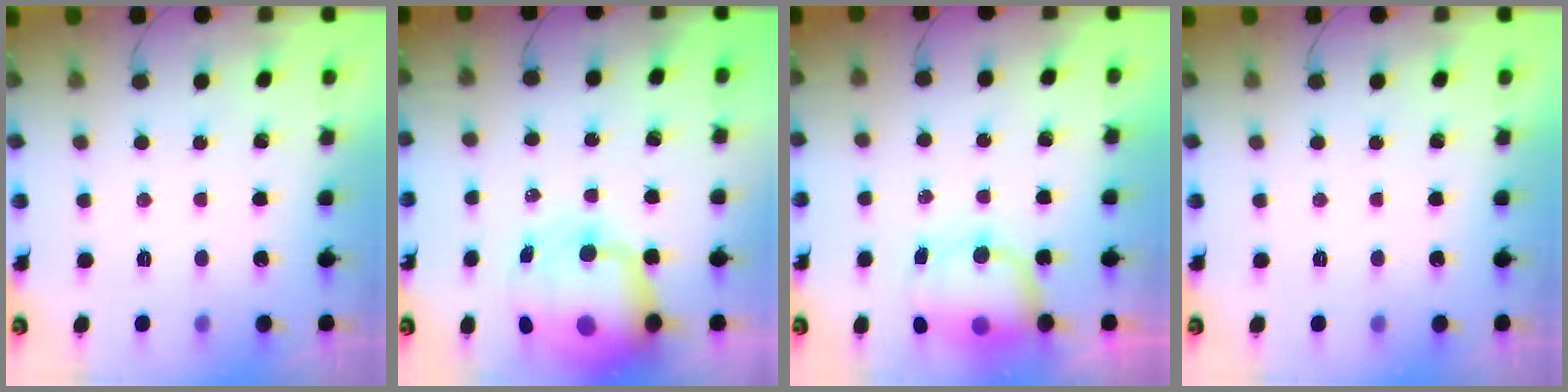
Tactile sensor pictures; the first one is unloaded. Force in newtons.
{"total": 15.4, "press": 14.9, "slide": 3.8}
{"total": 7.3, "press": 7.3, "slide": 0.9}
{"total": 0.0}